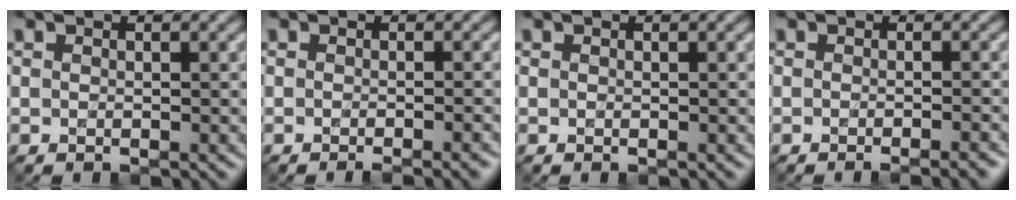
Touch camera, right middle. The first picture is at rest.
{"total": 2.3, "force": [-1.5, 0.4, 1.7], "torque": [-0.013, -0.001, -0.022]}
{"total": 0.0}
{"total": 2.4, "force": [-1.6, 0.5, 1.7], "torque": [-0.012, 0.003, -0.023]}